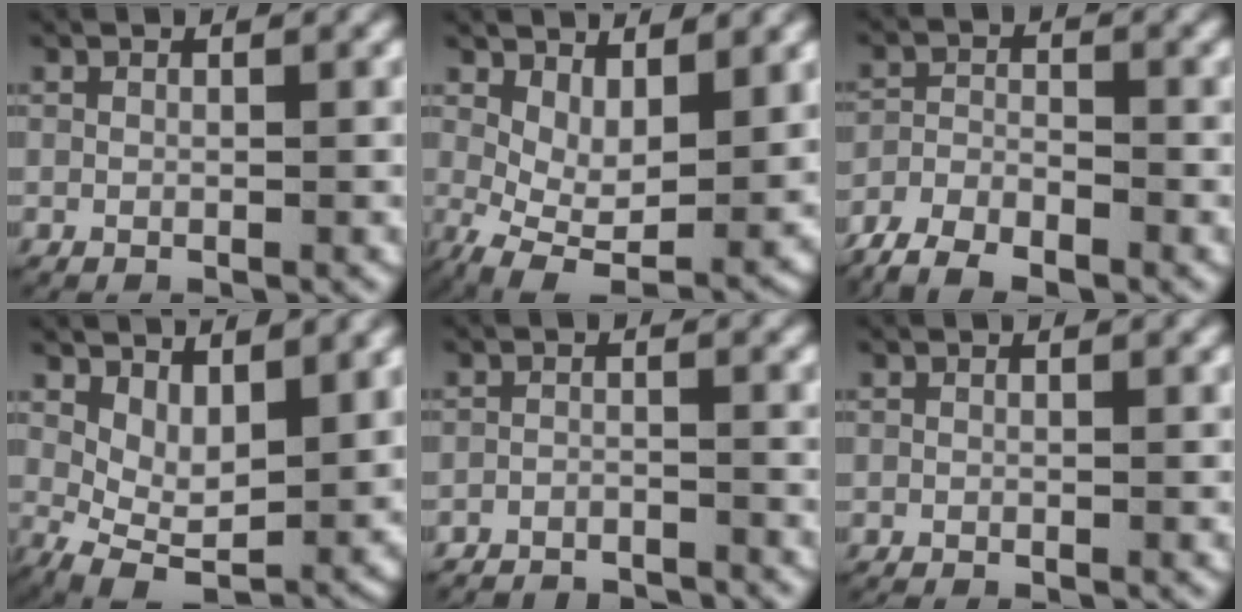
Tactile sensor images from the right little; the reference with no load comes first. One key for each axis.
{"total": 7.8, "fx": -2.0, "fy": 4.7, "fz": 5.9, "tx": -0.102, "ty": -0.043, "tz": -0.018}
{"total": 5.5, "fx": -4.2, "fy": 2.7, "fz": 2.2, "tx": -0.035, "ty": -0.009, "tz": -0.074}
{"total": 7.2, "fx": -0.8, "fy": 4.5, "fz": 5.5, "tx": -0.079, "ty": -0.029, "tz": -0.007}
{"total": 4.6, "fx": -4.5, "fy": 1.1, "fz": 0.3, "tx": -0.003, "ty": -0.014, "tz": -0.076}
{"total": 0.7, "fx": -0.7, "fy": 0.1, "fz": 0.0, "tx": -0.004, "ty": -0.006, "tz": -0.010}